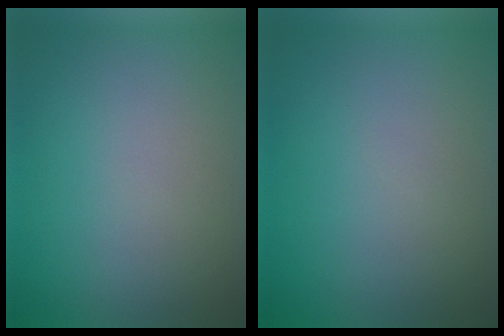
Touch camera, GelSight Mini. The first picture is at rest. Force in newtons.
{"total": 0.0}